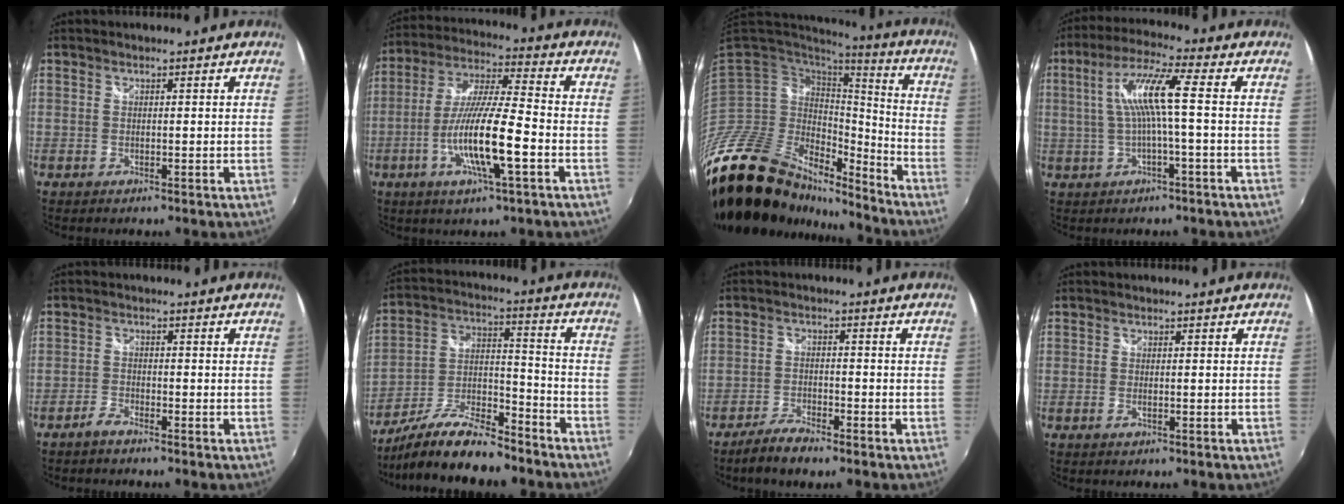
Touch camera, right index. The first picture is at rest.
{"total": 14.4, "force": [-4.9, 1.5, 13.4], "torque": [-0.266, -0.009, -0.094]}
{"total": 26.6, "force": [-21.0, 10.9, 12.2], "torque": [-0.245, -0.020, -0.351]}
{"total": 8.8, "force": [0.1, 0.1, 8.8], "torque": [-0.173, 0.011, 0.008]}
{"total": 2.2, "force": [-2.0, 0.5, 0.7], "torque": [-0.027, 0.000, -0.043]}
{"total": 16.4, "force": [-13.2, 4.2, 8.9], "torque": [-0.181, -0.007, -0.232]}
{"total": 5.1, "force": [-4.0, 1.1, 2.9], "torque": [-0.080, -0.004, -0.080]}
{"total": 1.0, "force": [-0.3, 0.4, 0.9], "torque": [-0.018, -0.001, -0.006]}